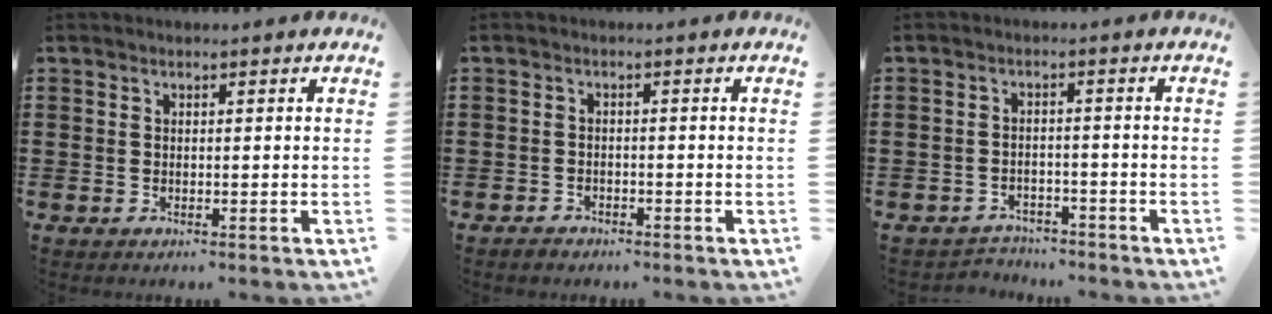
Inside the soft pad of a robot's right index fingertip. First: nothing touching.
{"total": 1.1, "force": [-1.1, 0.3, 0.2], "torque": [-0.008, -0.003, -0.021]}
{"total": 2.4, "force": [-2.4, 0.4, -0.2], "torque": [-0.006, -0.002, -0.051]}